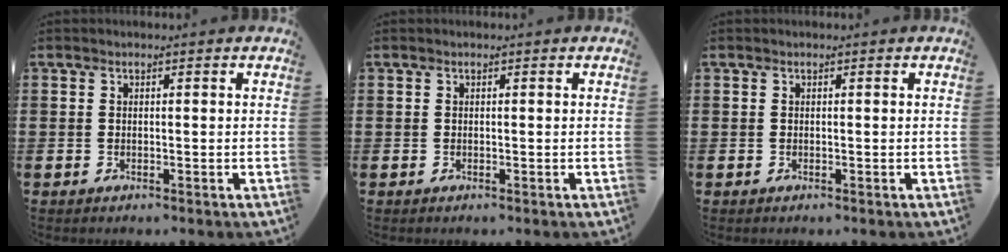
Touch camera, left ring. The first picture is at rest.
{"total": 0.0}
{"total": 0.0}